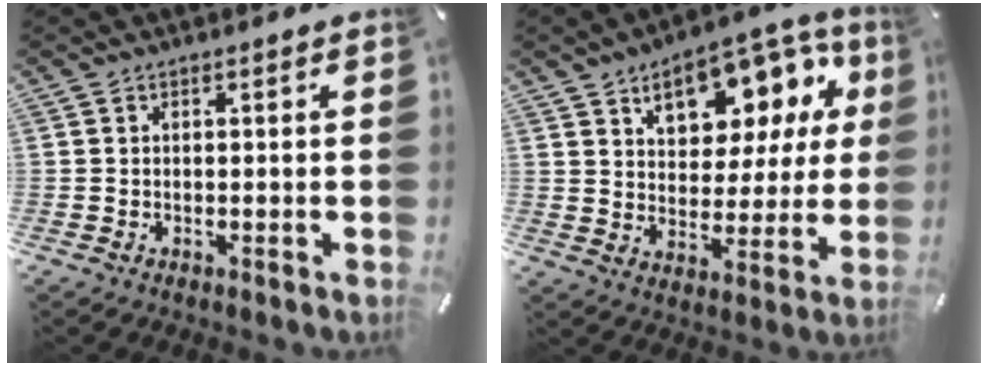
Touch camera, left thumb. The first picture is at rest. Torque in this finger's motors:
{"motor_torque": [2.45, 2.56, 0.48, -0.29, 0.11]}